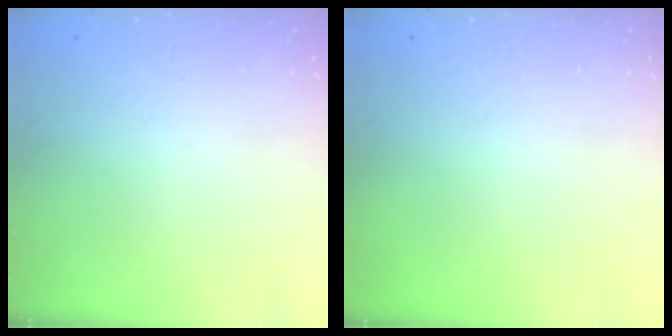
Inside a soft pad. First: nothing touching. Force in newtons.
{"total": 0.0}